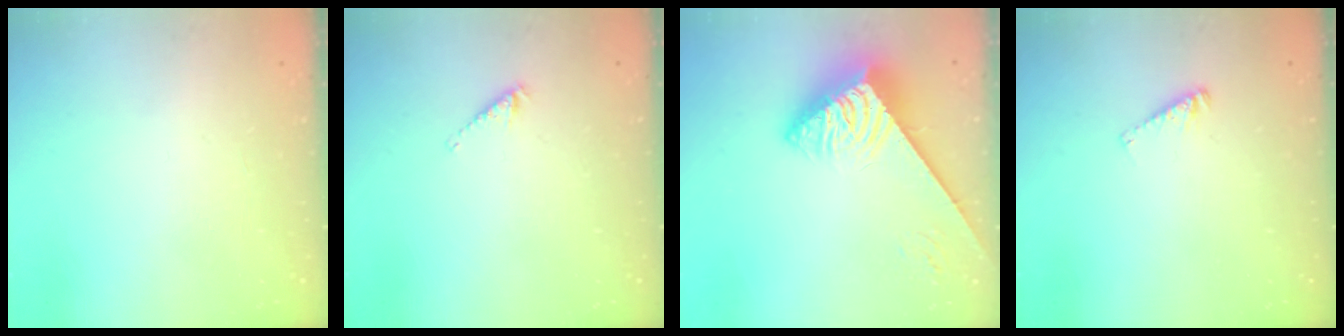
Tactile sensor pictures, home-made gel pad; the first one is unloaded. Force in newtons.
{"total": 2.9, "press": 2.9, "slide": 0.5}
{"total": 4.7, "press": 4.7, "slide": 0.7}
{"total": 3.0, "press": 3.0, "slide": 0.3}